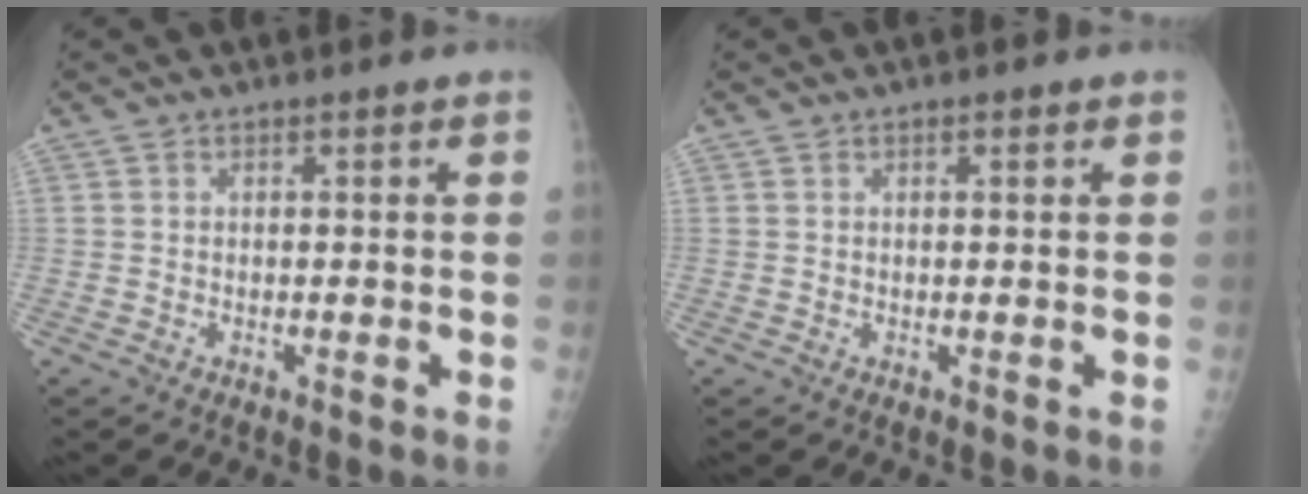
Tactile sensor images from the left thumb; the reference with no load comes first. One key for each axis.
{"total": 0.8, "fx": 0.4, "fy": 0.3, "fz": 0.6, "tx": -0.009, "ty": 0.000, "tz": 0.006}